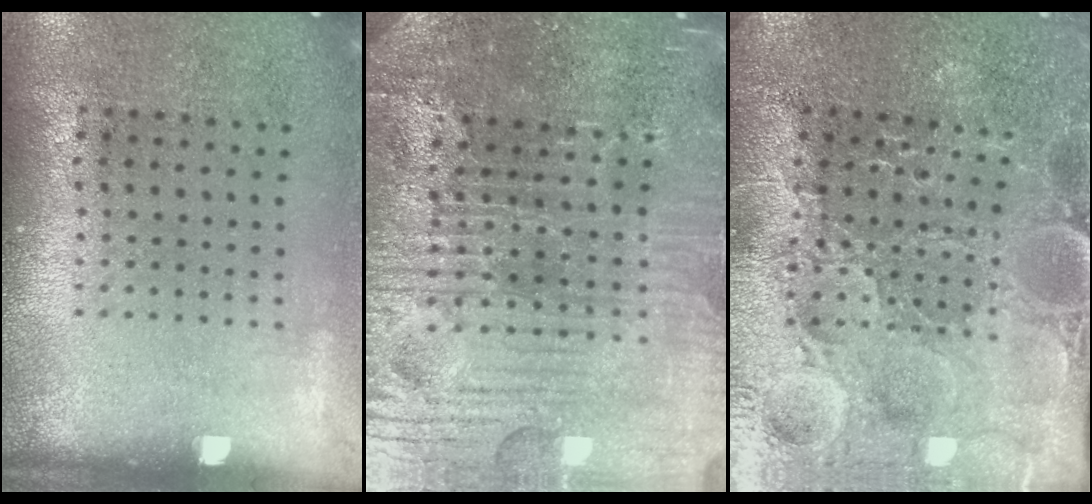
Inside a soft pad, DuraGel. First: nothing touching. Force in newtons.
{"total": 5.6, "press": 5.3, "slide": 1.8}
{"total": 3.8, "press": 3.8, "slide": 0.4}